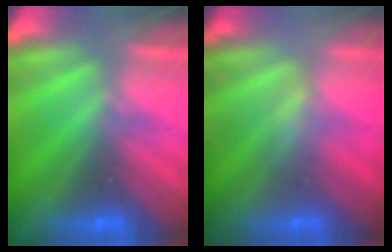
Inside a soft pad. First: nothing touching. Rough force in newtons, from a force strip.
{"total": 2.1}